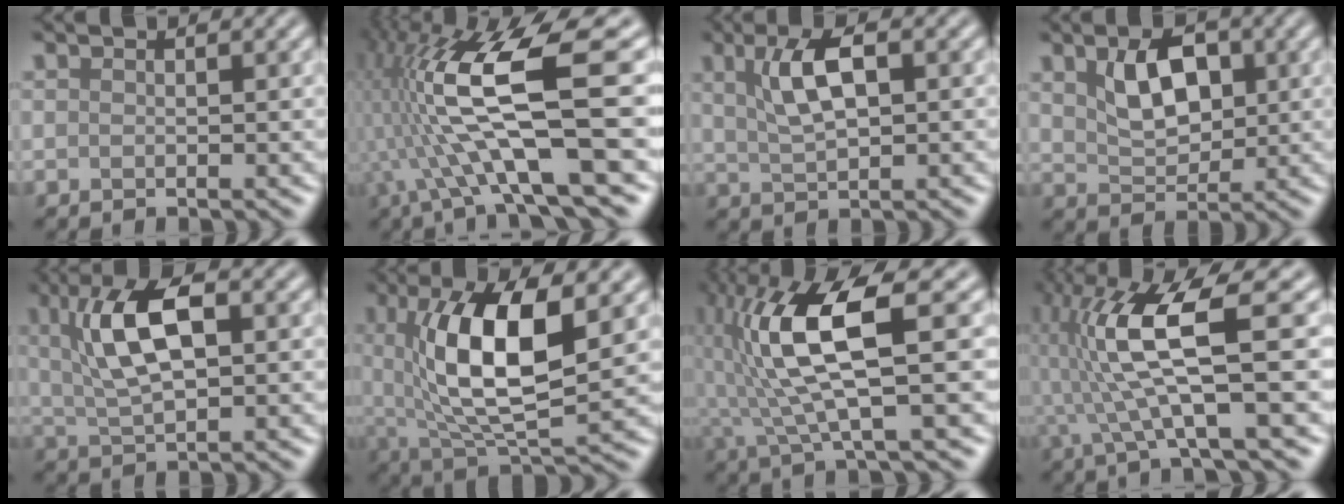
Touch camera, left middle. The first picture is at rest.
{"total": 13.0, "force": [-0.3, 3.4, 12.6], "torque": [-0.243, 0.008, -0.004]}
{"total": 4.6, "force": [1.4, 1.7, 4.1], "torque": [-0.080, 0.007, 0.024]}
{"total": 4.8, "force": [1.5, 2.9, 3.6], "torque": [-0.072, 0.002, 0.028]}
{"total": 6.9, "force": [1.6, 2.8, 6.1], "torque": [-0.112, 0.011, 0.028]}
{"total": 10.4, "force": [1.9, 3.6, 9.5], "torque": [-0.168, -0.003, 0.035]}
{"total": 9.2, "force": [1.4, 2.2, 8.8], "torque": [-0.183, 0.003, 0.034]}
{"total": 9.0, "force": [0.3, 1.6, 8.9], "torque": [-0.174, 0.015, 0.004]}